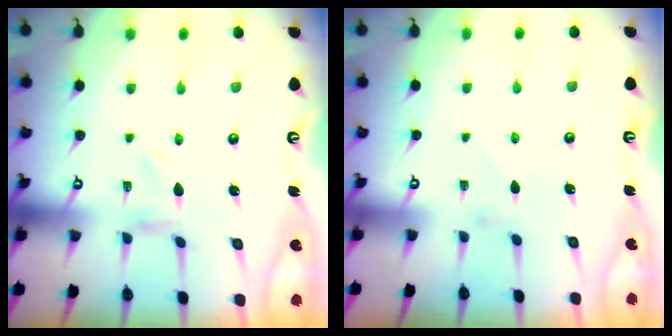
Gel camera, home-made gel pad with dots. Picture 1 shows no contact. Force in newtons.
{"total": 0.8, "press": 0.7, "slide": 0.2}